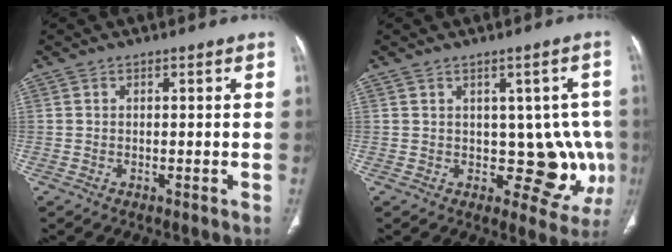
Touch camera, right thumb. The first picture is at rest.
{"total": 9.0, "force": [-0.1, 6.0, 6.8], "torque": [-0.024, -0.002, 0.011]}